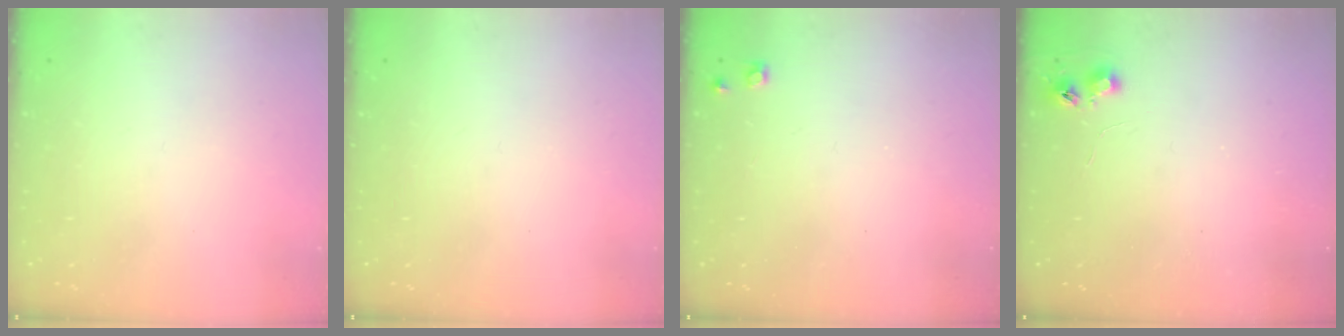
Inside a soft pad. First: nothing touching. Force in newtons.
{"total": 0.0}
{"total": 5.1, "press": 5.1, "slide": 0.6}
{"total": 4.4, "press": 4.4, "slide": 0.5}